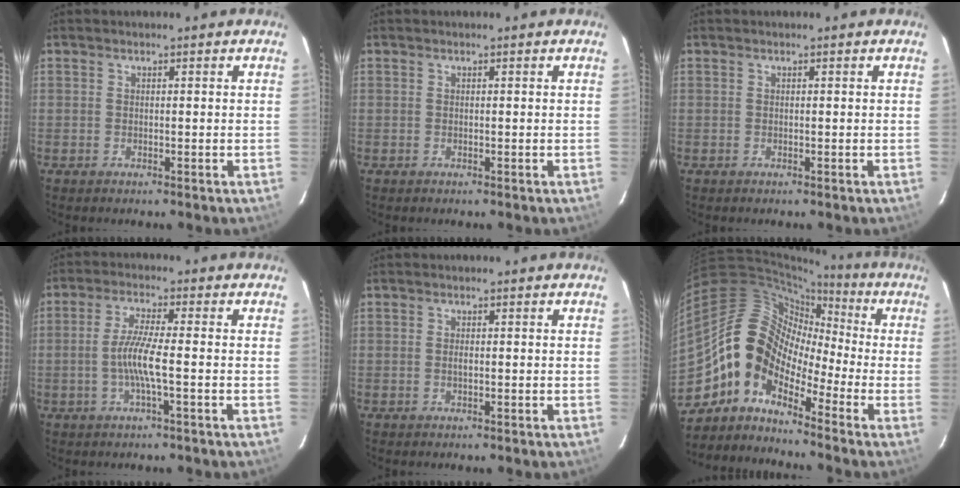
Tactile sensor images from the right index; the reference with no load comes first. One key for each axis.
{"total": 0.0}
{"total": 0.0}
{"total": 6.1, "fx": -1.5, "fy": -0.2, "fz": 5.9, "tx": -0.121, "ty": -0.002, "tz": -0.030}
{"total": 0.6, "fx": -0.1, "fy": 0.3, "fz": 0.6, "tx": -0.012, "ty": 0.001, "tz": -0.002}
{"total": 10.1, "fx": -5.5, "fy": 6.8, "fz": 5.0, "tx": -0.082, "ty": 0.036, "tz": -0.134}